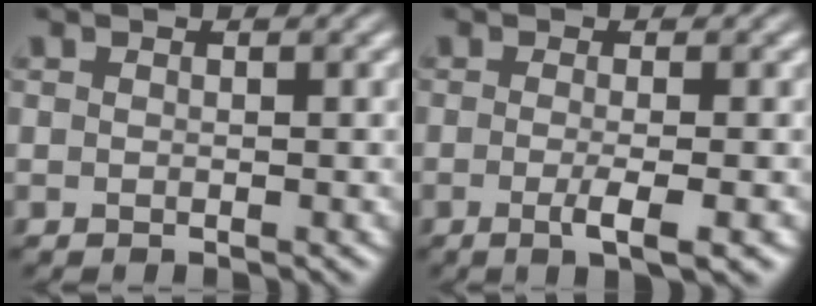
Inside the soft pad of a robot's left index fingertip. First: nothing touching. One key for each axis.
{"total": 3.3, "fx": -0.9, "fy": 0.8, "fz": 3.1, "tx": -0.047, "ty": -0.006, "tz": -0.018}